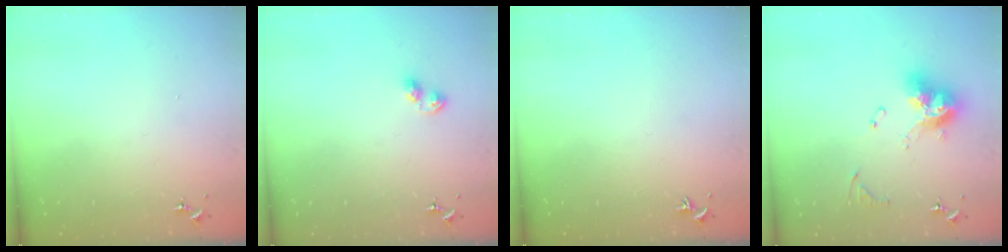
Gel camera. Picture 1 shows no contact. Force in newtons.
{"total": 3.8, "press": 3.7, "slide": 0.4}
{"total": 0.0}
{"total": 12.9, "press": 12.8, "slide": 1.2}